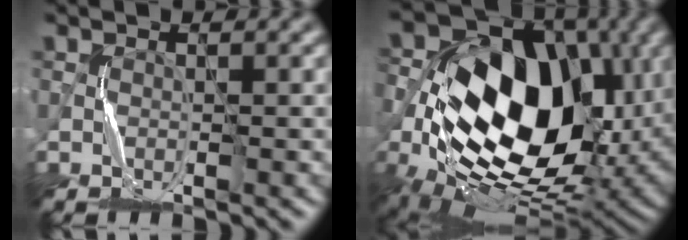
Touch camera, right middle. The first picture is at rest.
{"total": 18.4, "force": [-0.8, 11.9, 14.0], "torque": [-0.241, 0.008, -0.022]}